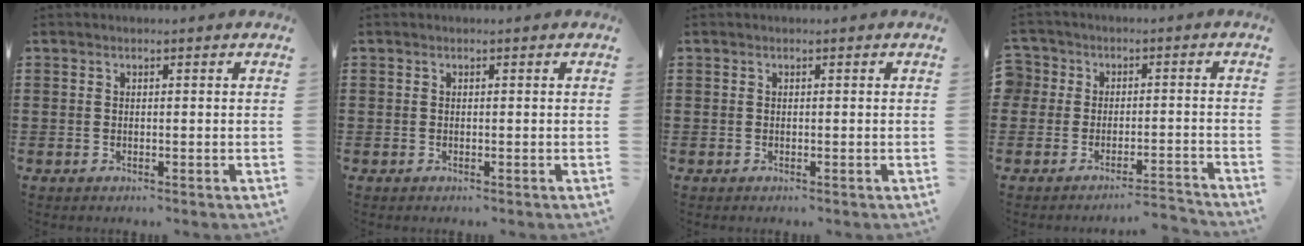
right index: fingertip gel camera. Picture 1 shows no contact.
{"total": 0.0}
{"total": 0.0}
{"total": 3.5, "force": [-3.1, 1.4, 0.0], "torque": [-0.009, 0.007, -0.070]}